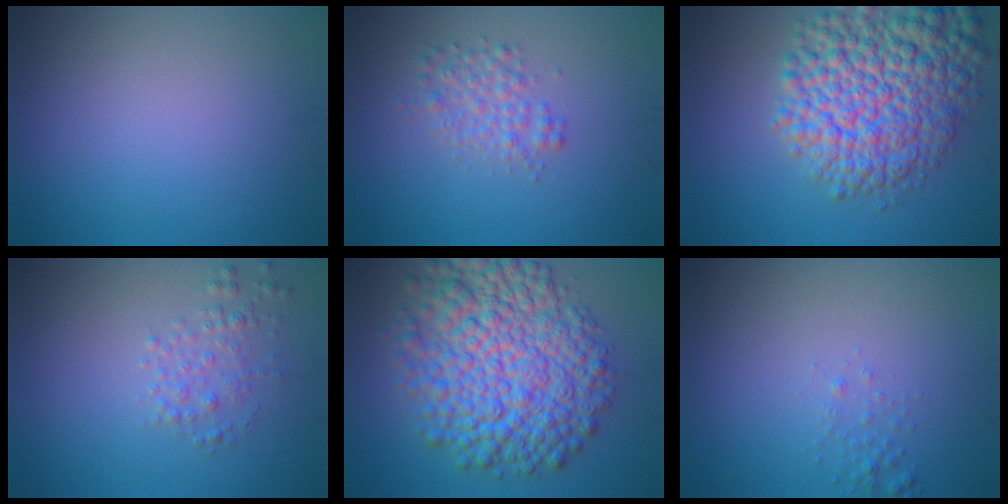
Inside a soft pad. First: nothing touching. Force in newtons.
{"total": 2.5, "press": 2.5, "slide": 0.1}
{"total": 11.0, "press": 11.0, "slide": 0.4}
{"total": 1.9, "press": 1.9, "slide": 0.0}
{"total": 11.9, "press": 11.9, "slide": 0.2}
{"total": 0.9, "press": 0.9, "slide": 0.1}